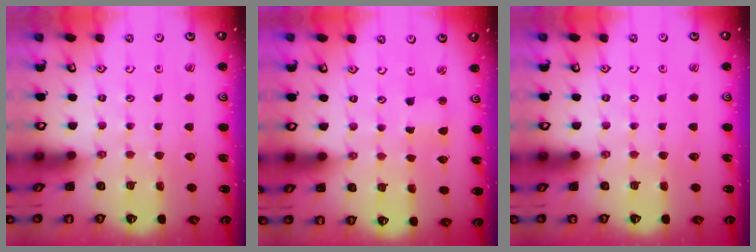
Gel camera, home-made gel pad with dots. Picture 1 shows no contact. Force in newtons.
{"total": 0.7, "press": 0.7, "slide": 0.1}
{"total": 0.0}